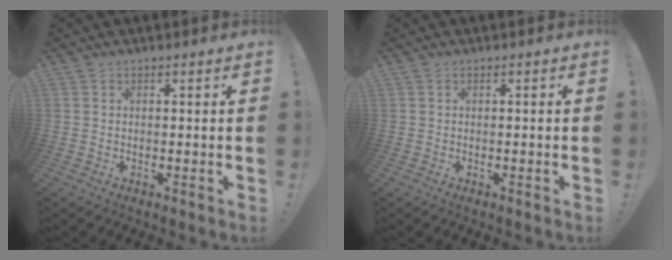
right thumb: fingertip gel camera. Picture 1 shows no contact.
{"total": 0.7, "force": [-0.6, -0.2, 0.2], "torque": [-0.011, 0.002, -0.010]}